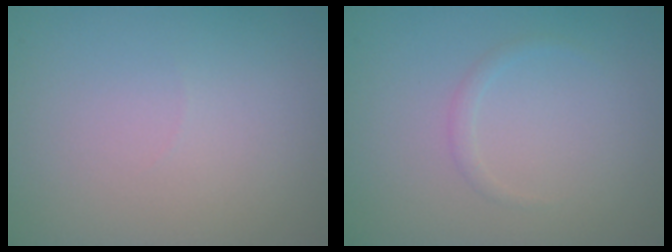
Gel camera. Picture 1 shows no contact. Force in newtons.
{"total": 0.8, "press": 0.8, "slide": 0.1}